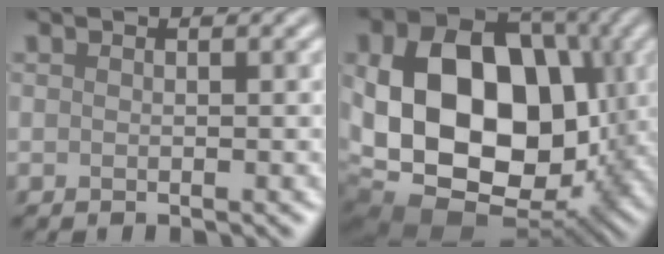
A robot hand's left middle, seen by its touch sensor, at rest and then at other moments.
{"total": 18.7, "force": [-0.8, 13.3, 13.2], "torque": [-0.256, -0.027, 0.002]}